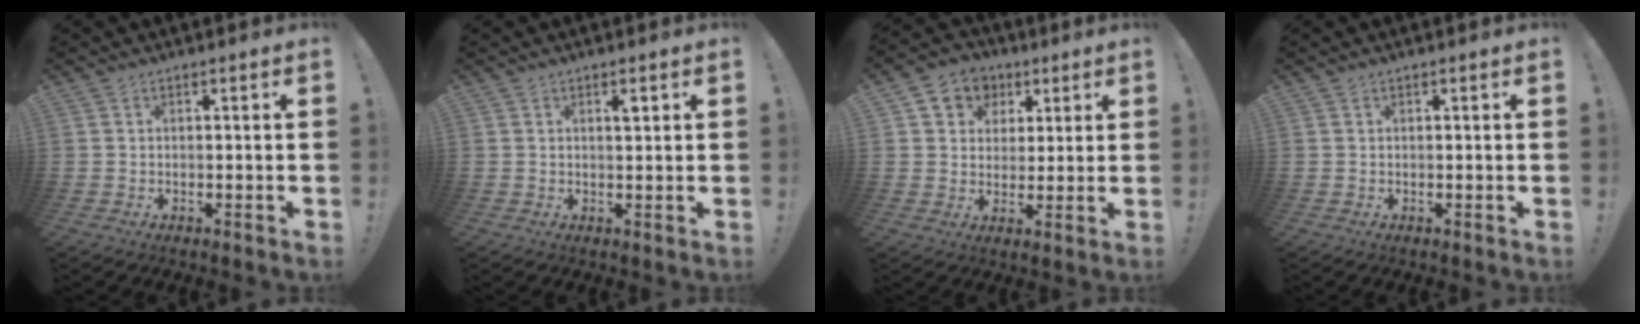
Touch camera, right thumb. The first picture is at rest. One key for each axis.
{"total": 1.7, "fx": 0.9, "fy": 0.4, "fz": 1.4, "tx": -0.007, "ty": -0.007, "tz": 0.011}
{"total": 8.2, "fx": 2.8, "fy": 7.4, "fz": 2.2, "tx": -0.037, "ty": -0.008, "tz": 0.061}
{"total": 0.0}